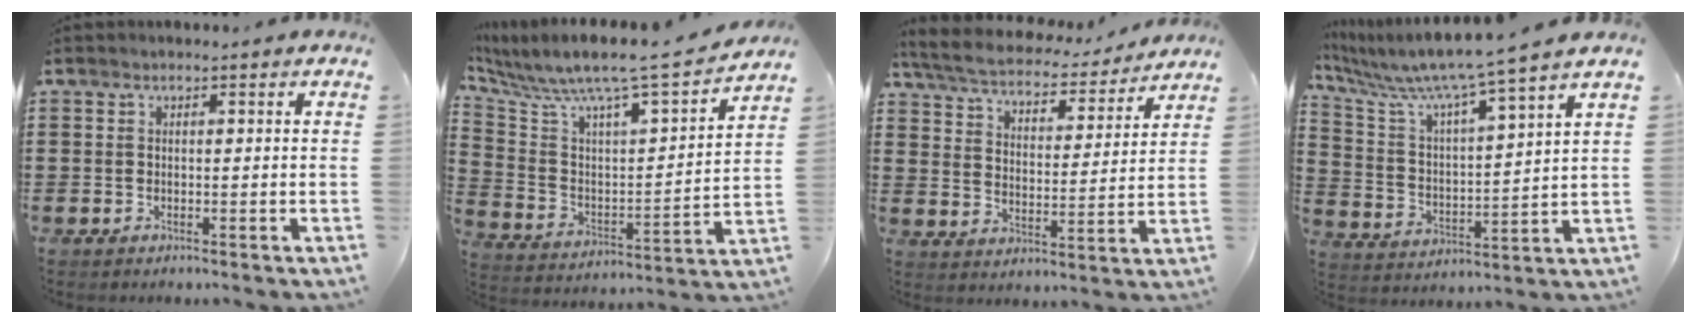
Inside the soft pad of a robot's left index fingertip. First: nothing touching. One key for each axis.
{"total": 7.0, "fx": 6.1, "fy": 0.3, "fz": 3.4, "tx": -0.098, "ty": -0.059, "tz": 0.092}
{"total": 5.3, "fx": 5.0, "fy": 0.6, "fz": 1.6, "tx": -0.057, "ty": -0.033, "tz": 0.081}
{"total": 7.5, "fx": 6.6, "fy": -0.7, "fz": 3.6, "tx": -0.099, "ty": -0.052, "tz": 0.103}